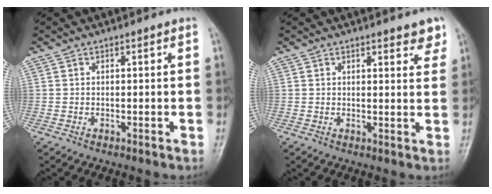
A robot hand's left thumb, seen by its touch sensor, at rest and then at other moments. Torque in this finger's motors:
{"motor_torque": [-0.10, -0.05, 0.13, -0.02, 0.07]}